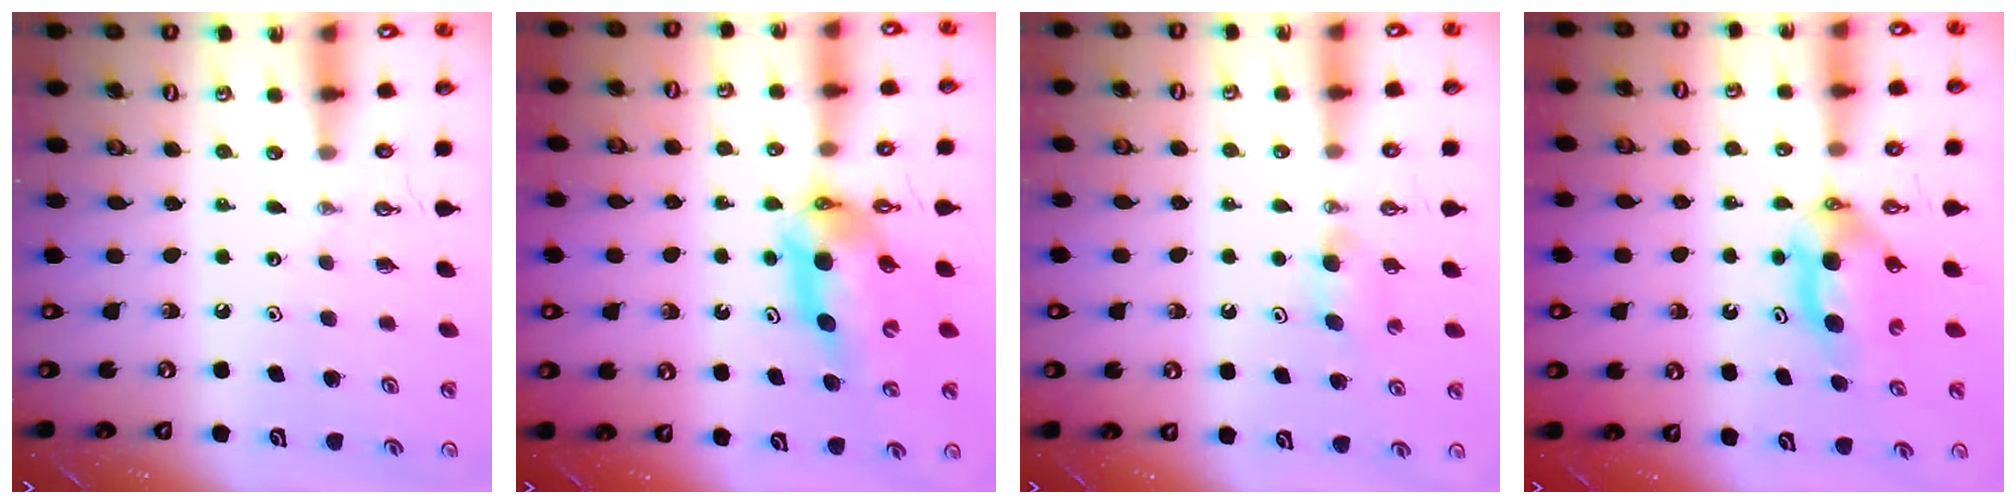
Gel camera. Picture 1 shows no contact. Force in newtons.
{"total": 10.6, "press": 10.6, "slide": 1.1}
{"total": 4.0, "press": 3.8, "slide": 1.2}
{"total": 6.4, "press": 4.9, "slide": 4.1}